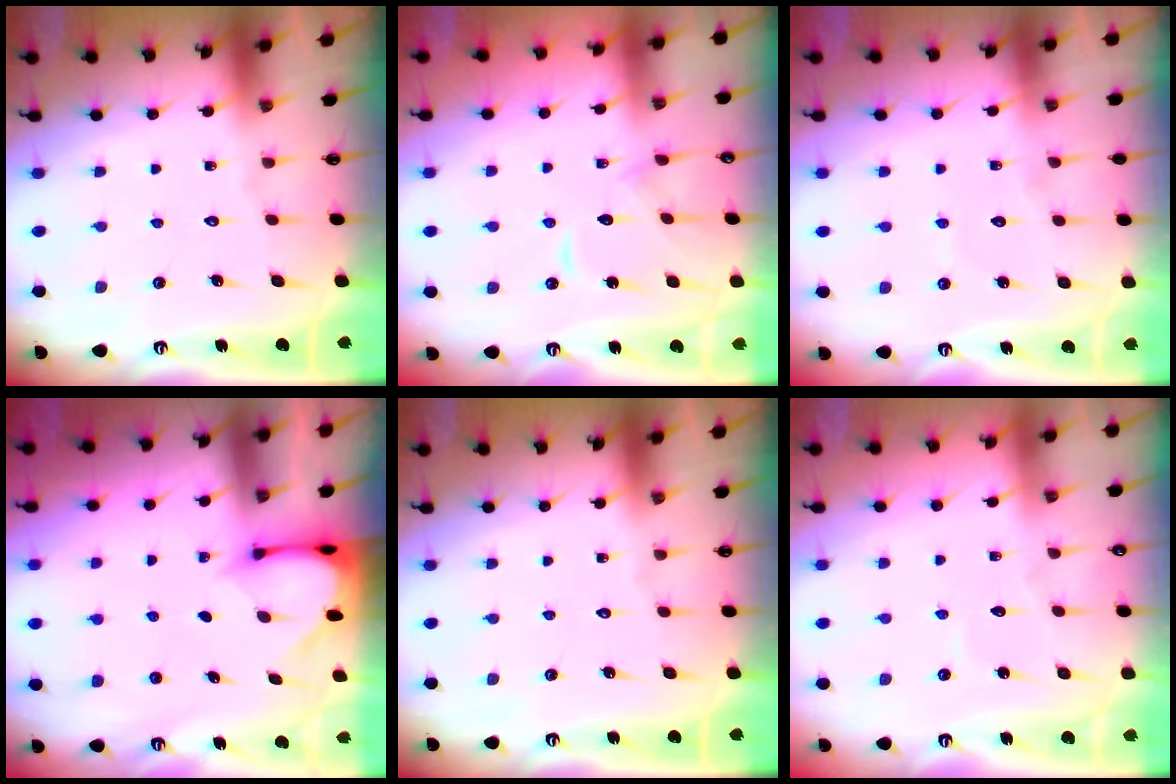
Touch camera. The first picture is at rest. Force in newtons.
{"total": 10.0, "press": 10.0, "slide": 0.5}
{"total": 3.0, "press": 3.0, "slide": 0.2}
{"total": 3.0, "press": 3.0, "slide": 0.3}
{"total": 0.0}
{"total": 2.5, "press": 2.4, "slide": 0.3}